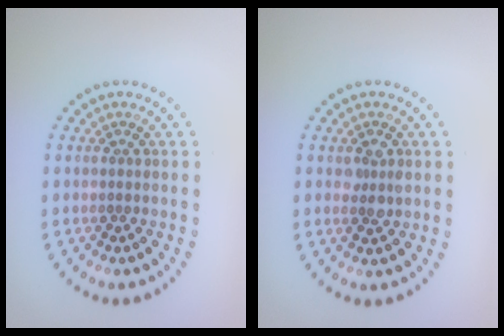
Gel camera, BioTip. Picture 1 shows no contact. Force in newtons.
{"total": 1.8, "press": 1.7, "slide": 0.2}